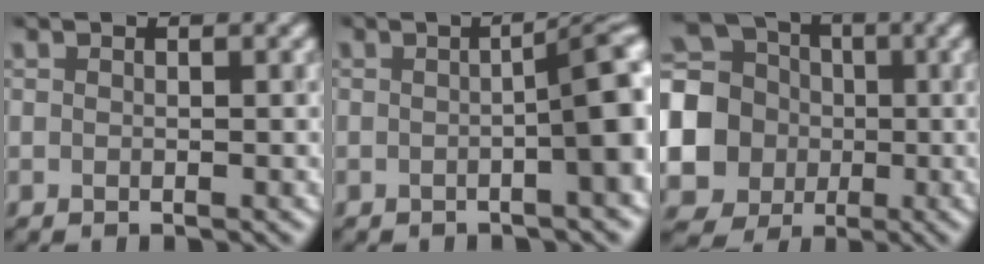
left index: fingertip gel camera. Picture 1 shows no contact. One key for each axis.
{"total": 5.4, "fx": -0.5, "fy": 1.1, "fz": 5.3, "tx": -0.055, "ty": 0.013, "tz": -0.006}
{"total": 12.8, "fx": -0.5, "fy": 11.8, "fz": 4.9, "tx": -0.154, "ty": 0.000, "tz": -0.032}